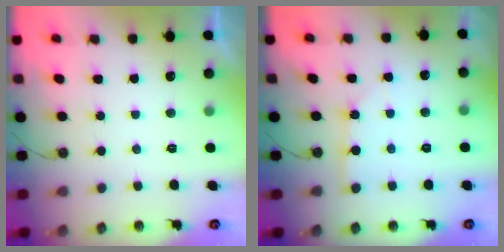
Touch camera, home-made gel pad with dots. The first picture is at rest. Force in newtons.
{"total": 2.8, "press": 2.8, "slide": 0.3}